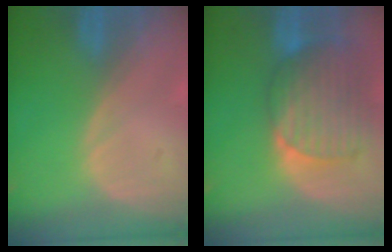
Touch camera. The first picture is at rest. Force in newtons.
{"total": 9.8, "press": 8.5, "slide": 4.8}